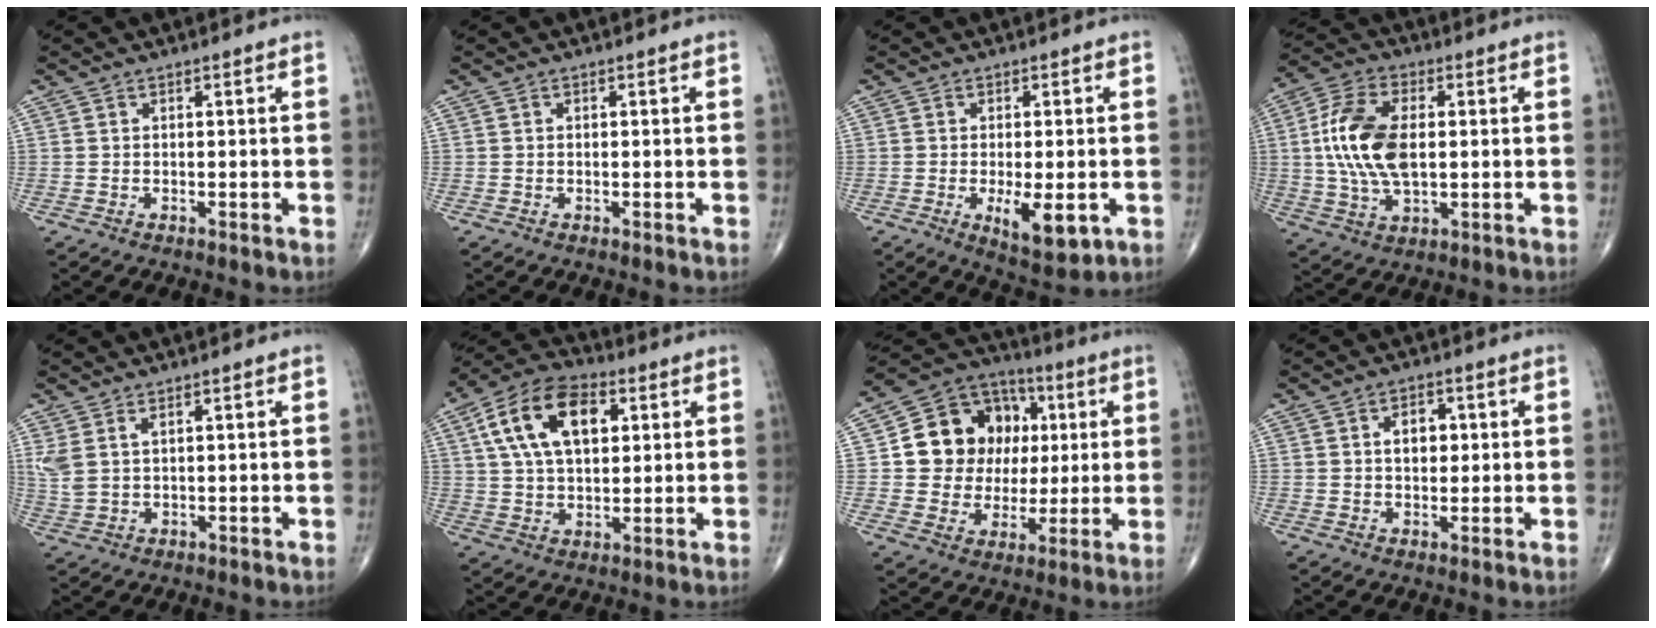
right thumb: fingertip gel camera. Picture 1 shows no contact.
{"total": 0.0}
{"total": 8.0, "force": [-2.1, 2.9, 7.2], "torque": [-0.105, -0.019, -0.026]}
{"total": 14.6, "force": [1.1, 8.0, 12.1], "torque": [-0.244, 0.007, 0.020]}
{"total": 4.3, "force": [1.8, 2.2, 3.2], "torque": [-0.085, 0.001, 0.047]}
{"total": 16.4, "force": [5.1, 9.5, 12.3], "torque": [-0.206, 0.008, 0.087]}
{"total": 17.1, "force": [2.8, 14.6, 8.5], "torque": [-0.096, 0.020, 0.056]}
{"total": 4.9, "force": [0.9, 3.3, 3.5], "torque": [-0.037, 0.003, 0.013]}